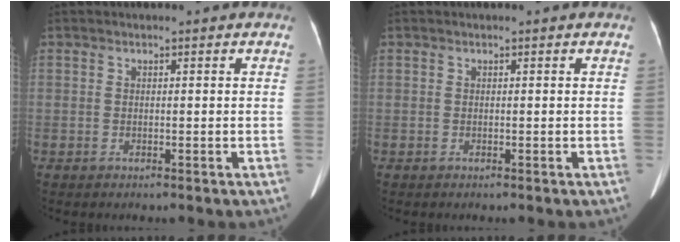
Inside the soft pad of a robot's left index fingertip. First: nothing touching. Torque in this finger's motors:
{"motor_torque": [0.08, 0.10, 0.01, 0.00]}